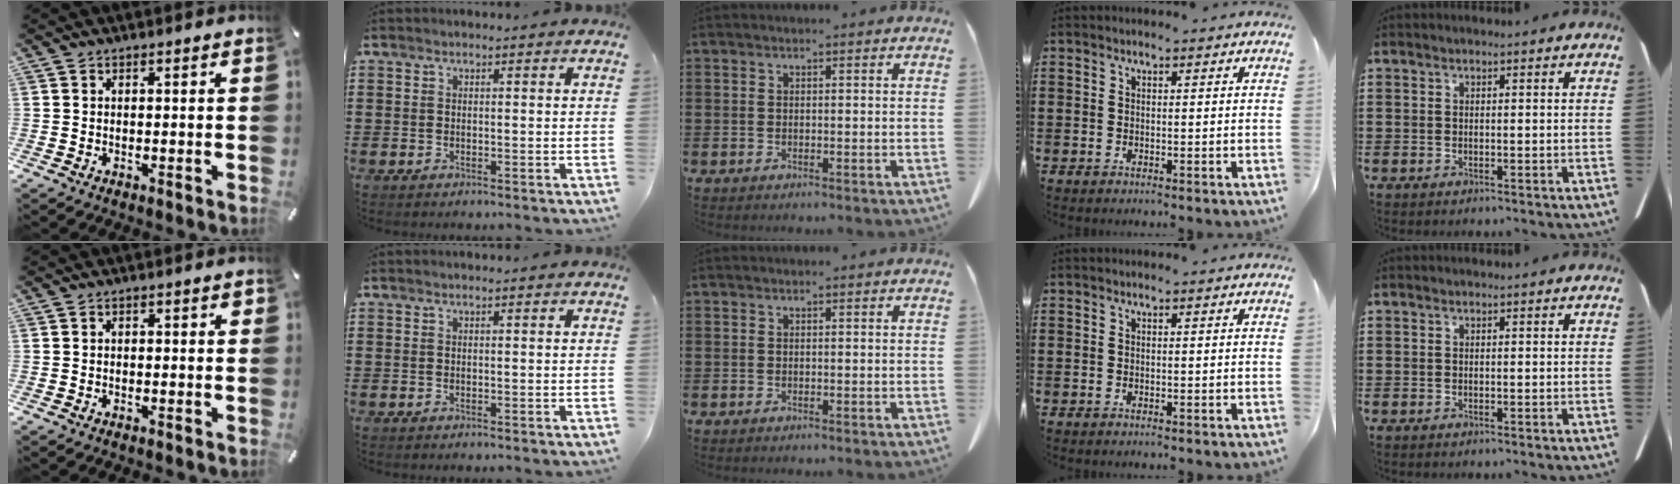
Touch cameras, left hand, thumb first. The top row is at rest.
{"thumb": {"total": 1.0, "force": [-0.2, 0.5, 0.8], "torque": [-0.015, 0.002, -0.005]}}